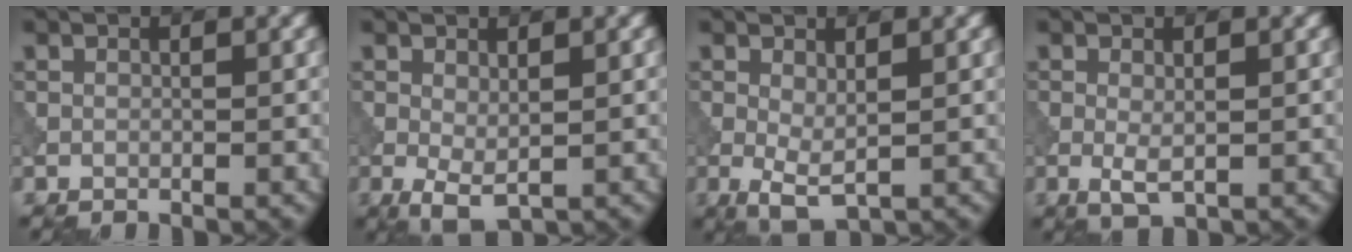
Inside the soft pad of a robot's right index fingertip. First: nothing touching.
{"total": 2.3, "force": [-0.2, 0.9, 2.1], "torque": [-0.047, -0.008, -0.002]}
{"total": 2.6, "force": [-0.1, 0.9, 2.4], "torque": [-0.052, -0.008, -0.002]}
{"total": 1.9, "force": [-0.2, 0.6, 1.7], "torque": [-0.035, -0.005, -0.003]}